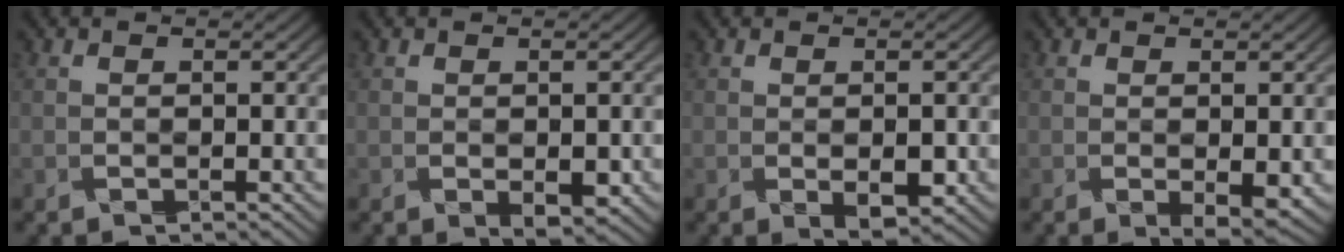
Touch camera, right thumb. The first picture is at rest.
{"total": 2.5, "force": [-0.6, 1.2, 2.1], "torque": [-0.035, -0.005, 0.000]}
{"total": 3.0, "force": [-0.8, 1.2, 2.6], "torque": [-0.046, -0.003, -0.003]}
{"total": 2.6, "force": [-0.2, 0.9, 2.5], "torque": [-0.042, -0.005, 0.006]}